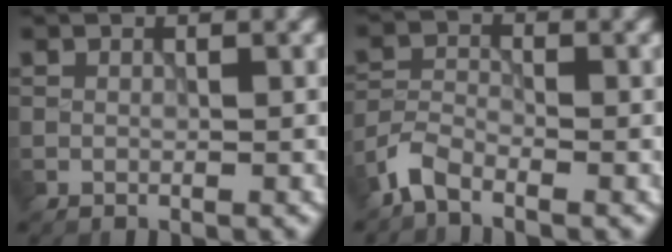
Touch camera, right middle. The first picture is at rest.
{"total": 2.8, "force": [-2.2, 0.9, 1.4], "torque": [-0.029, 0.001, -0.057]}